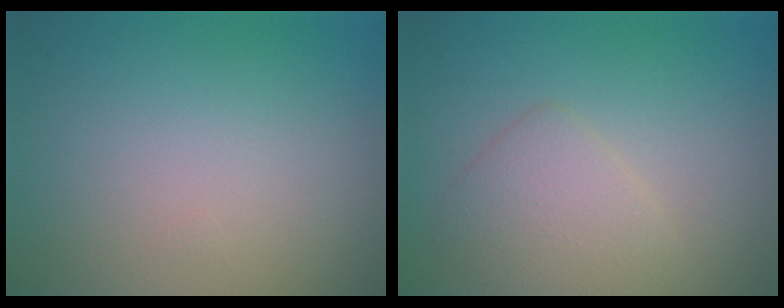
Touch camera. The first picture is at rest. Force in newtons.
{"total": 2.9, "press": 2.9, "slide": 0.2}